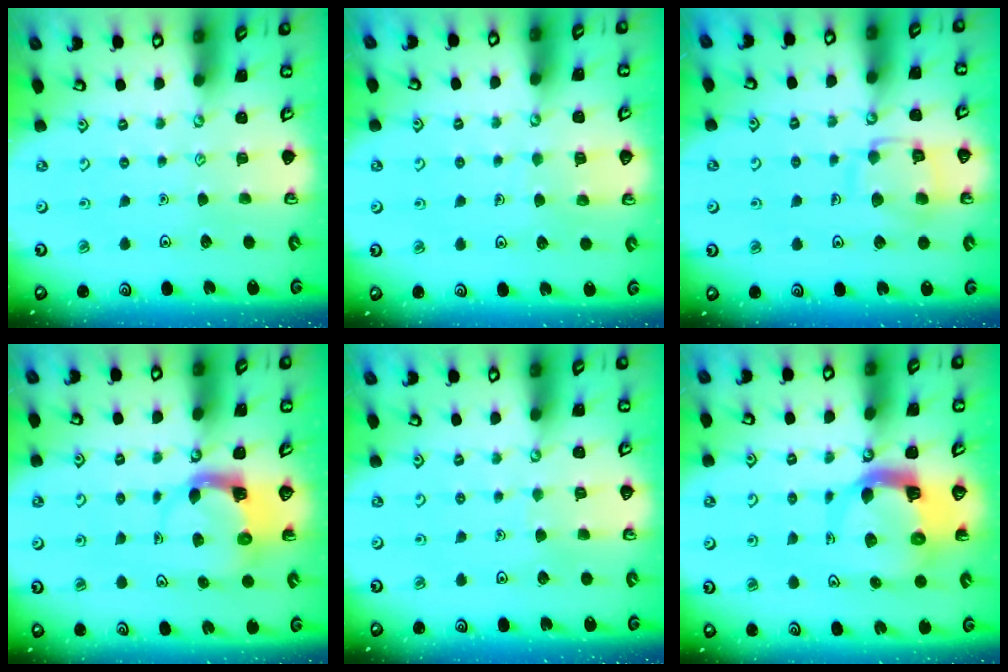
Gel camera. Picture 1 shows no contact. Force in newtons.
{"total": 4.3, "press": 4.2, "slide": 0.4}
{"total": 11.6, "press": 11.5, "slide": 0.8}
{"total": 4.0, "press": 3.9, "slide": 0.6}
{"total": 3.6, "press": 3.6, "slide": 0.3}
{"total": 8.4, "press": 8.3, "slide": 1.1}